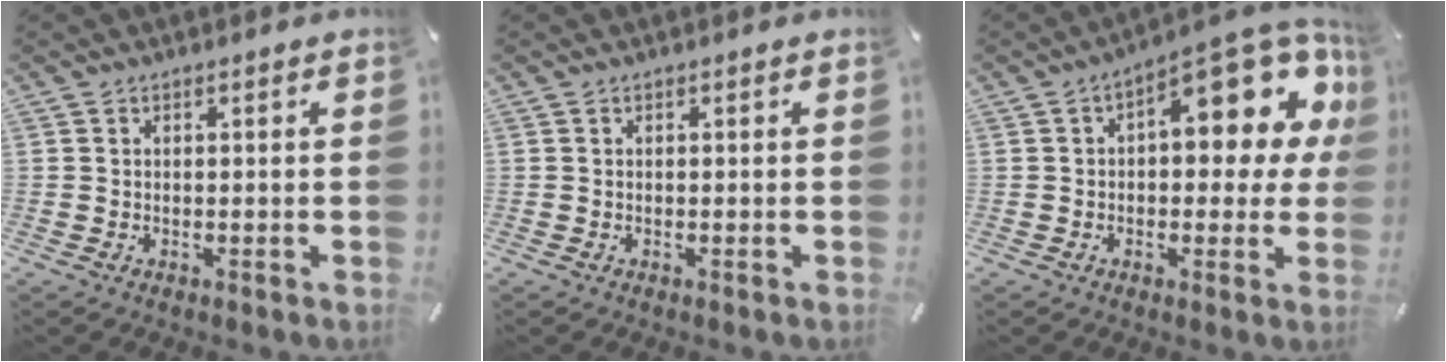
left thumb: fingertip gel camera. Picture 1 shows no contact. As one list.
[{"total": 0.0}, {"total": 16.2, "force": [6.4, 7.5, 12.8], "torque": [-0.151, -0.057, 0.102]}]